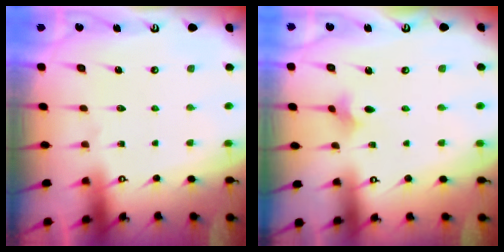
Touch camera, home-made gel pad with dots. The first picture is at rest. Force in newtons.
{"total": 1.8, "press": 1.7, "slide": 0.5}